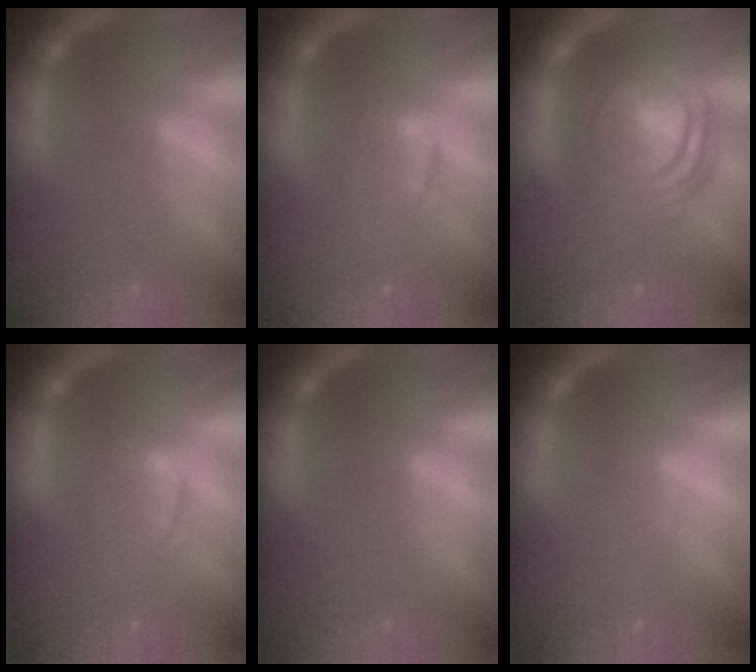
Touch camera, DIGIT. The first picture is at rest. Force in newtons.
{"total": 3.0}
{"total": 9.5}
{"total": 3.0}
{"total": 0.0}
{"total": 1.0}